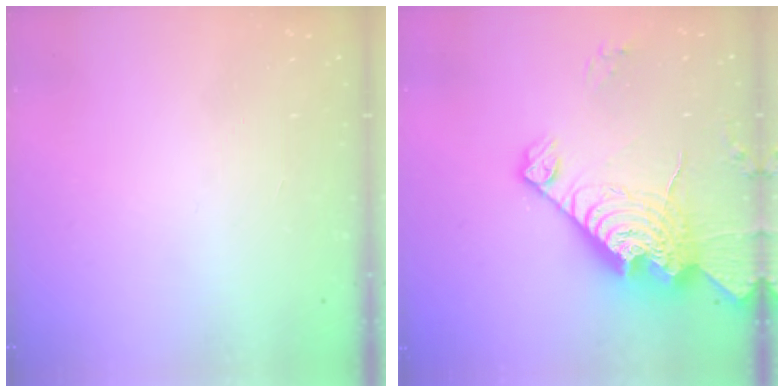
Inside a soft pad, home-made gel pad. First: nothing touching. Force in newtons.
{"total": 21.7, "press": 21.6, "slide": 2.0}